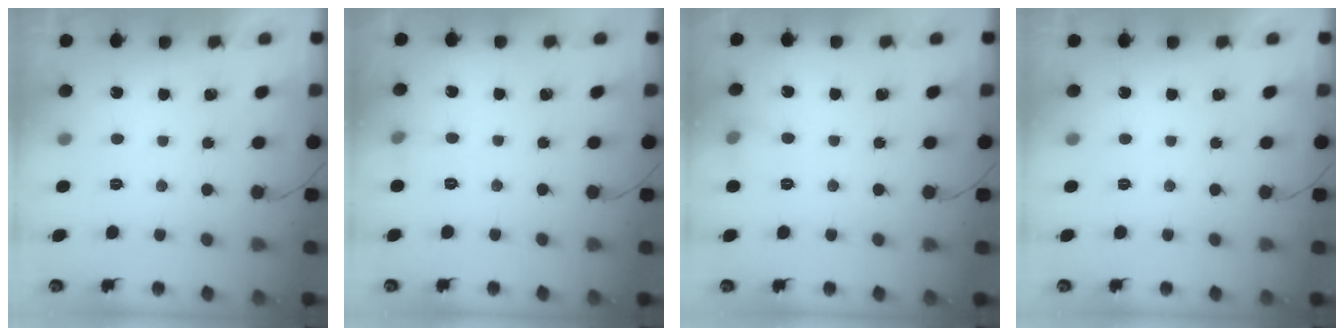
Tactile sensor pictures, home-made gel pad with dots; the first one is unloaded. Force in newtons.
{"total": 4.1, "press": 3.9, "slide": 1.3}
{"total": 5.3, "press": 5.1, "slide": 1.5}
{"total": 0.0}